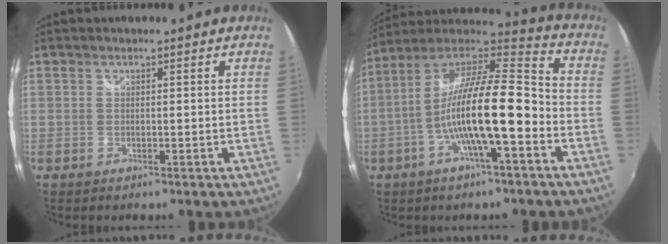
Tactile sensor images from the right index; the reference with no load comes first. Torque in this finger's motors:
{"motor_torque": [2.14, 0.00, 1.05, 0.21]}